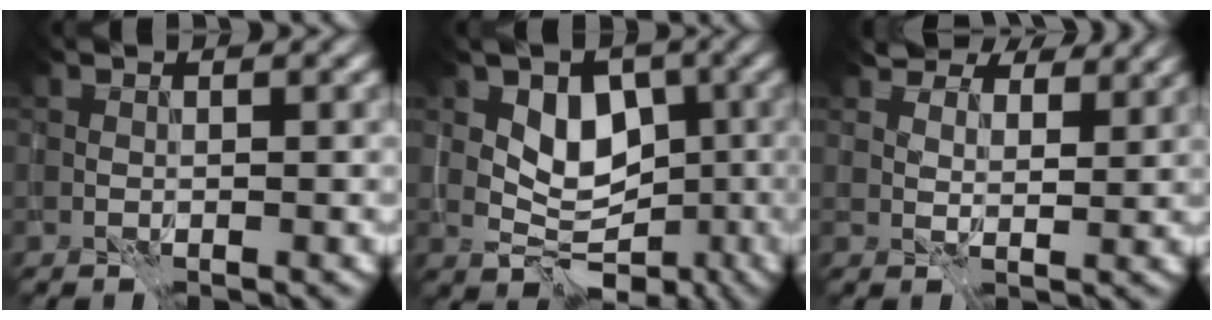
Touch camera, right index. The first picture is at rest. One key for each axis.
{"total": 5.7, "fx": 0.1, "fy": 4.5, "fz": 3.5, "tx": -0.033, "ty": 0.005, "tz": 0.003}
{"total": 7.6, "fx": 6.3, "fy": 3.4, "fz": 2.5, "tx": -0.056, "ty": 0.000, "tz": 0.097}